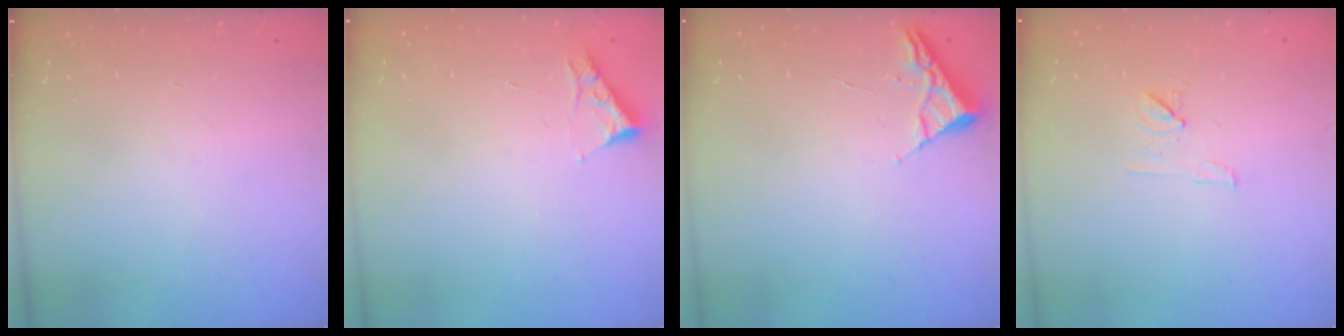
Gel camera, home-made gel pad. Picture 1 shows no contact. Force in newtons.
{"total": 3.3, "press": 3.3, "slide": 0.5}
{"total": 2.6, "press": 2.6, "slide": 0.3}
{"total": 6.4, "press": 6.4, "slide": 0.6}